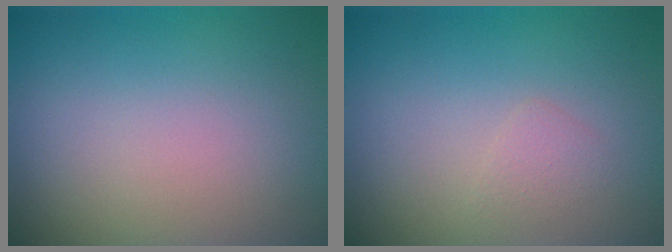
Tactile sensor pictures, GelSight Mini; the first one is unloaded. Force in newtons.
{"total": 0.9, "press": 0.9, "slide": 0.0}